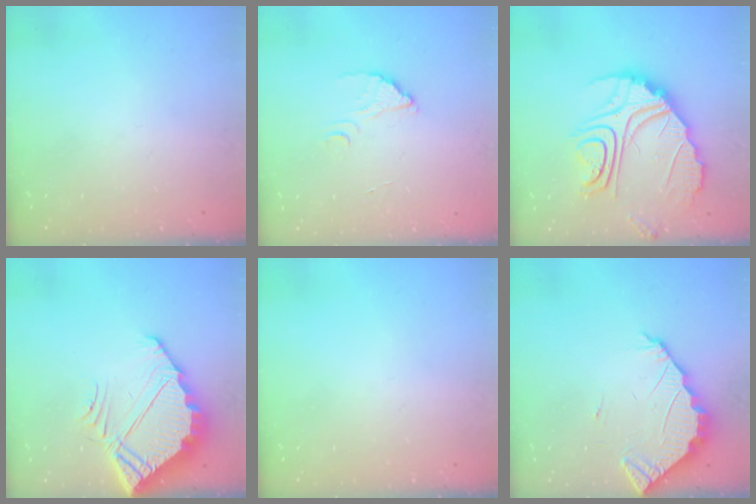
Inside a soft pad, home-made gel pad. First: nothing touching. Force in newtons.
{"total": 2.2, "press": 2.2, "slide": 0.1}
{"total": 15.7, "press": 15.6, "slide": 1.4}
{"total": 6.9, "press": 6.9, "slide": 0.3}
{"total": 0.0}
{"total": 3.5, "press": 3.5, "slide": 0.2}